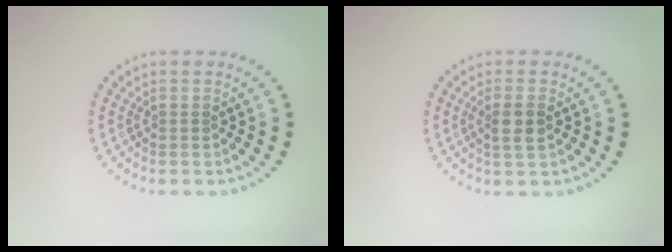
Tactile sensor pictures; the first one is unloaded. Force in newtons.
{"total": 2.0, "press": 1.9, "slide": 0.7}